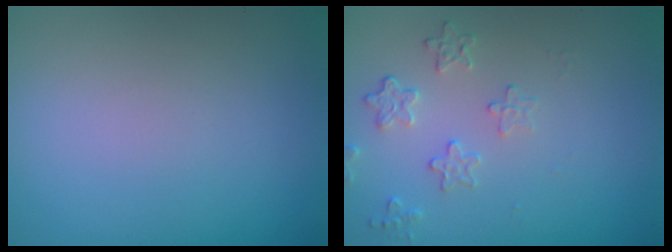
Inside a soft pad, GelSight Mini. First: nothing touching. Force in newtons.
{"total": 1.9, "press": 1.3, "slide": 1.4}